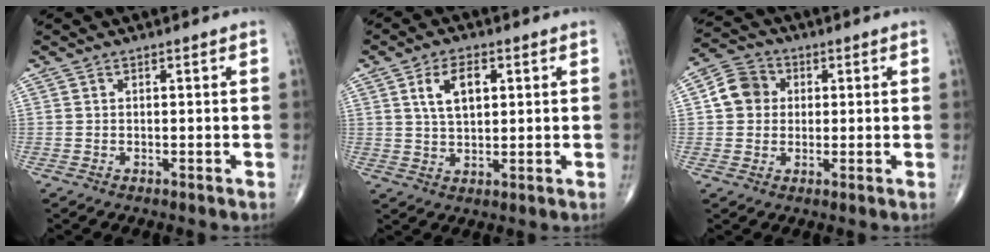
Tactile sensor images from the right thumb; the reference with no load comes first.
{"total": 6.8, "force": [2.2, 3.7, 5.3], "torque": [-0.084, -0.006, 0.043]}
{"total": 7.1, "force": [1.0, 6.3, 3.1], "torque": [-0.040, 0.011, 0.006]}